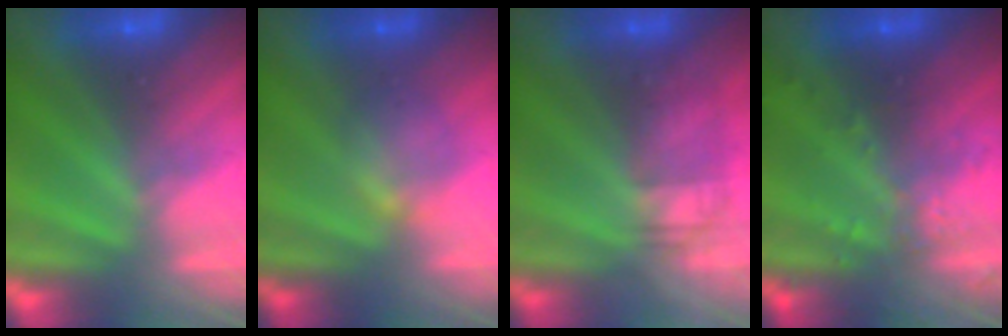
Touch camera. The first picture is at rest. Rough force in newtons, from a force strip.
{"total": 2.1}
{"total": 2.2}
{"total": 2.9}